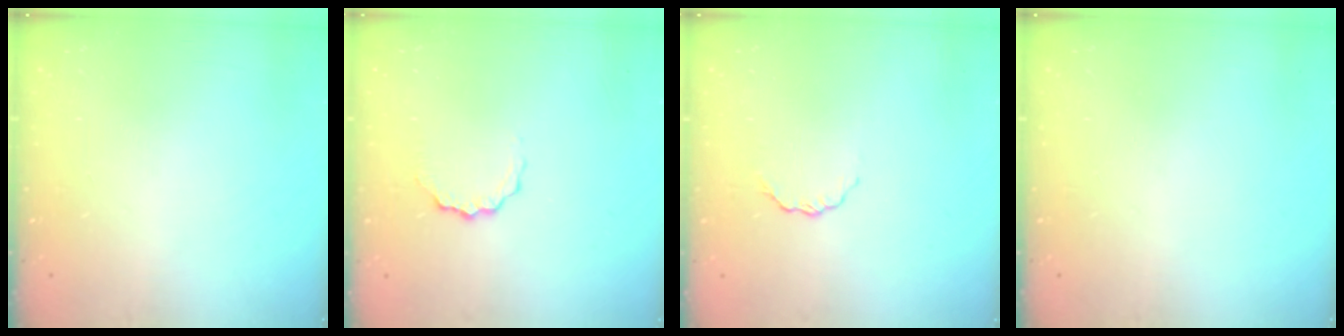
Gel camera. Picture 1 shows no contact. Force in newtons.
{"total": 5.2, "press": 5.2, "slide": 0.4}
{"total": 3.3, "press": 3.3, "slide": 0.3}
{"total": 0.0}